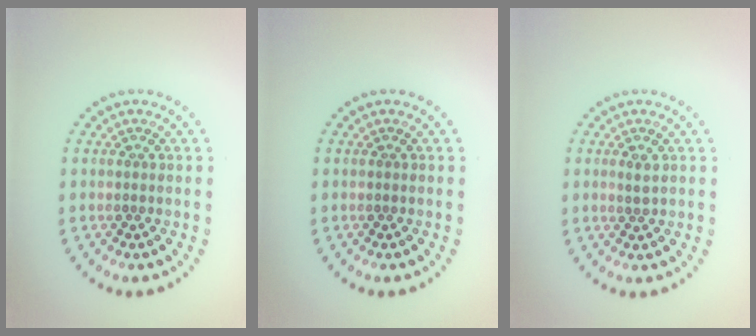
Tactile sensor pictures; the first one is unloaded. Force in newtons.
{"total": 0.0}
{"total": 1.0, "press": 1.0, "slide": 0.2}